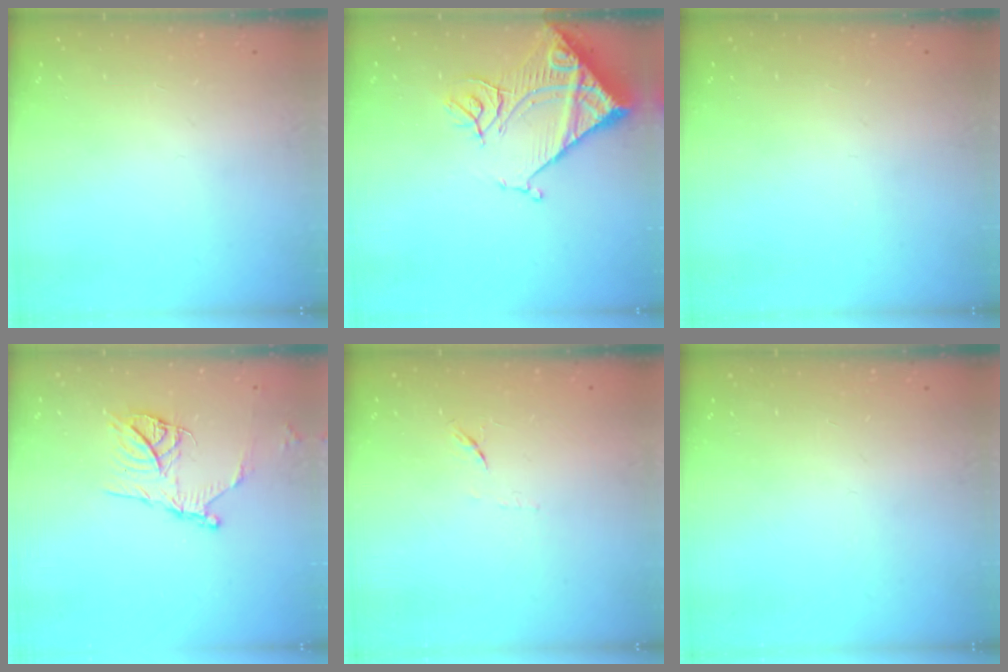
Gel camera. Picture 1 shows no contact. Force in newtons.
{"total": 15.3, "press": 15.2, "slide": 1.8}
{"total": 0.0}
{"total": 13.6, "press": 13.5, "slide": 1.3}
{"total": 6.2, "press": 6.1, "slide": 0.9}
{"total": 0.0}